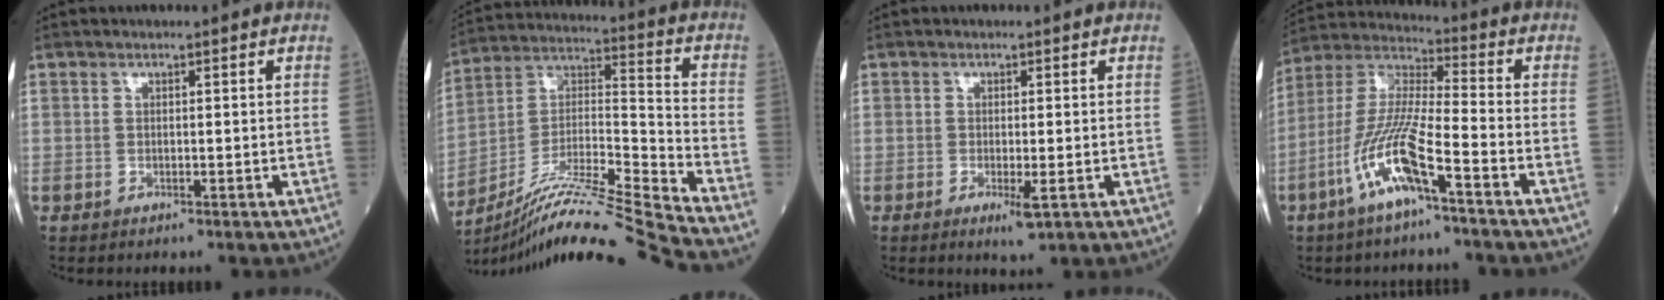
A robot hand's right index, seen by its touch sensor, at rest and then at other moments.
{"total": 20.6, "force": [-18.1, -2.8, 9.4], "torque": [-0.190, -0.002, -0.319]}
{"total": 2.7, "force": [-0.9, 0.4, 2.5], "torque": [-0.037, -0.007, -0.012]}
{"total": 12.3, "force": [-6.0, 1.3, 10.7], "torque": [-0.231, -0.004, -0.122]}